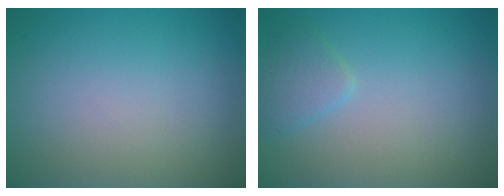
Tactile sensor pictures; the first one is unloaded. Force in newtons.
{"total": 1.6, "press": 1.6, "slide": 0.1}